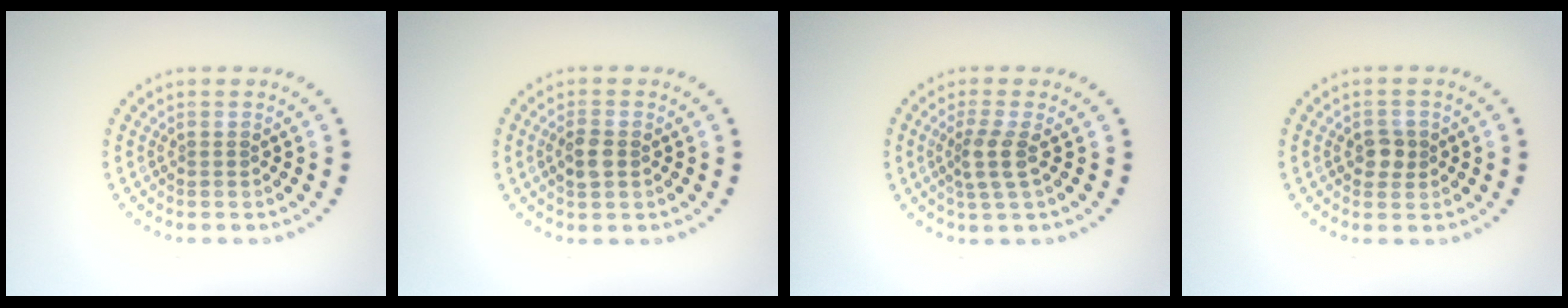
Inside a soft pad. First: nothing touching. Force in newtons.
{"total": 2.0, "press": 2.0, "slide": 0.3}
{"total": 2.5, "press": 2.0, "slide": 1.4}
{"total": 1.7, "press": 1.7, "slide": 0.5}